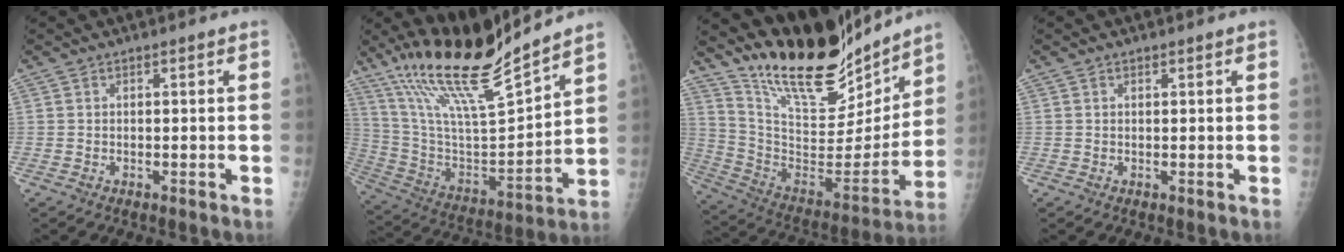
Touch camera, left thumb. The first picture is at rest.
{"total": 20.8, "force": [17.0, 2.6, 11.8], "torque": [-0.182, -0.087, 0.319]}
{"total": 25.2, "force": [20.5, 8.4, 12.1], "torque": [-0.164, -0.109, 0.342]}
{"total": 0.5, "force": [0.4, 0.3, 0.2], "torque": [-0.002, -0.002, 0.005]}